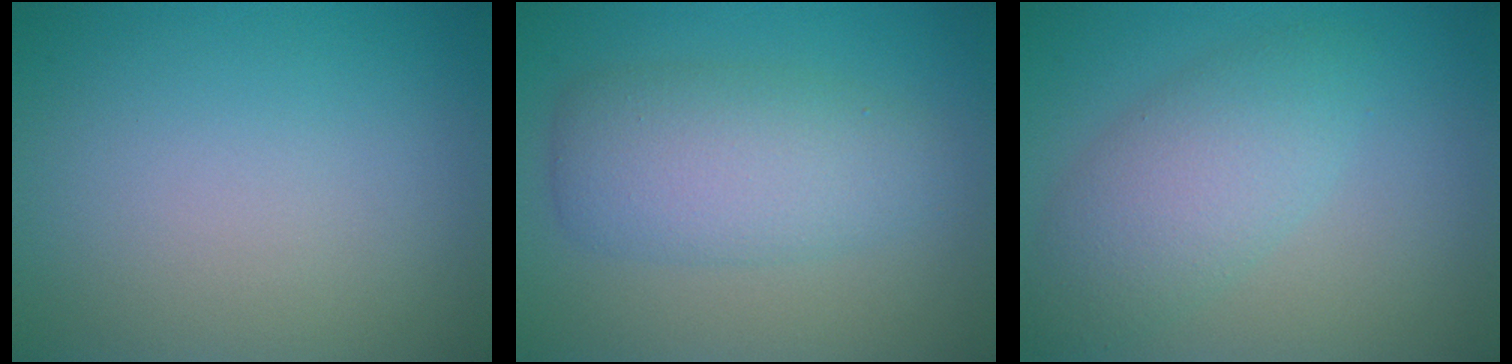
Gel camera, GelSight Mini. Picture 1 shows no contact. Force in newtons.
{"total": 5.2, "press": 5.2, "slide": 0.0}
{"total": 4.5, "press": 4.5, "slide": 0.1}